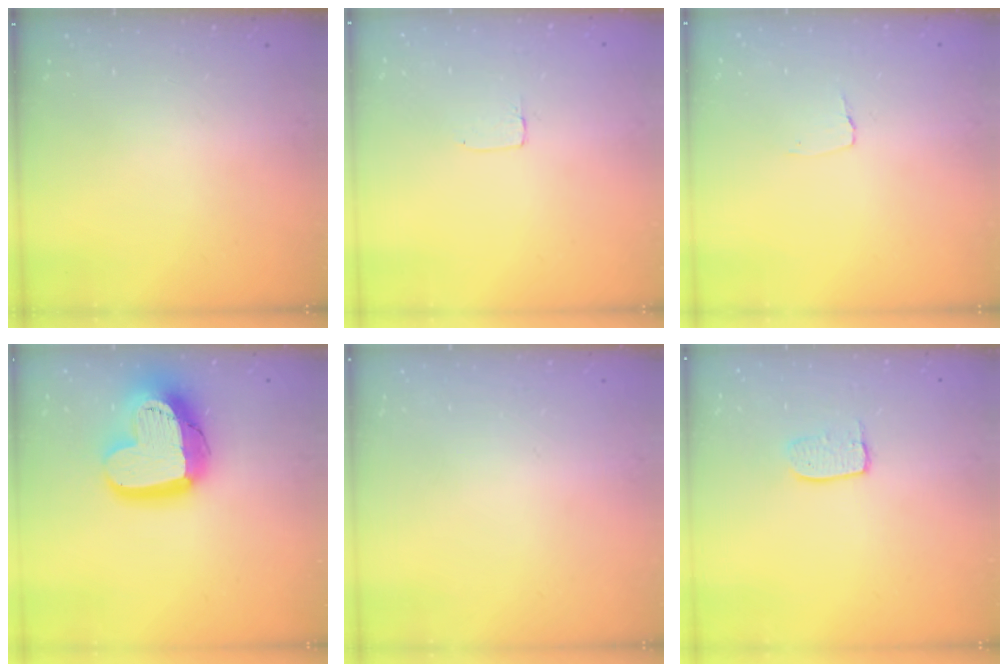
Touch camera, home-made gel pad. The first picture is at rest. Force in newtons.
{"total": 1.2, "press": 1.2, "slide": 0.0}
{"total": 2.6, "press": 2.6, "slide": 0.2}
{"total": 21.6, "press": 21.5, "slide": 1.9}
{"total": 0.0}
{"total": 6.0, "press": 6.0, "slide": 0.3}